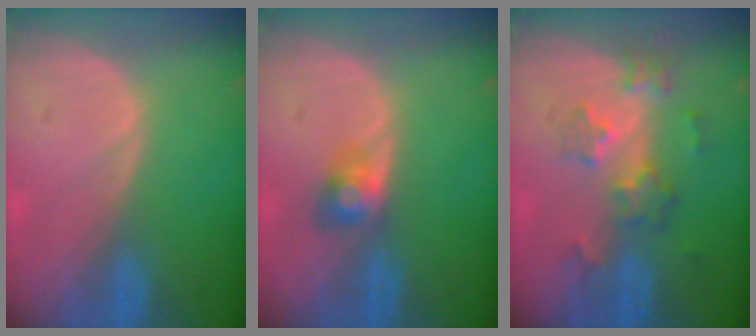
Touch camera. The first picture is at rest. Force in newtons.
{"total": 2.9, "press": 2.9, "slide": 0.0}
{"total": 6.3, "press": 5.5, "slide": 3.0}